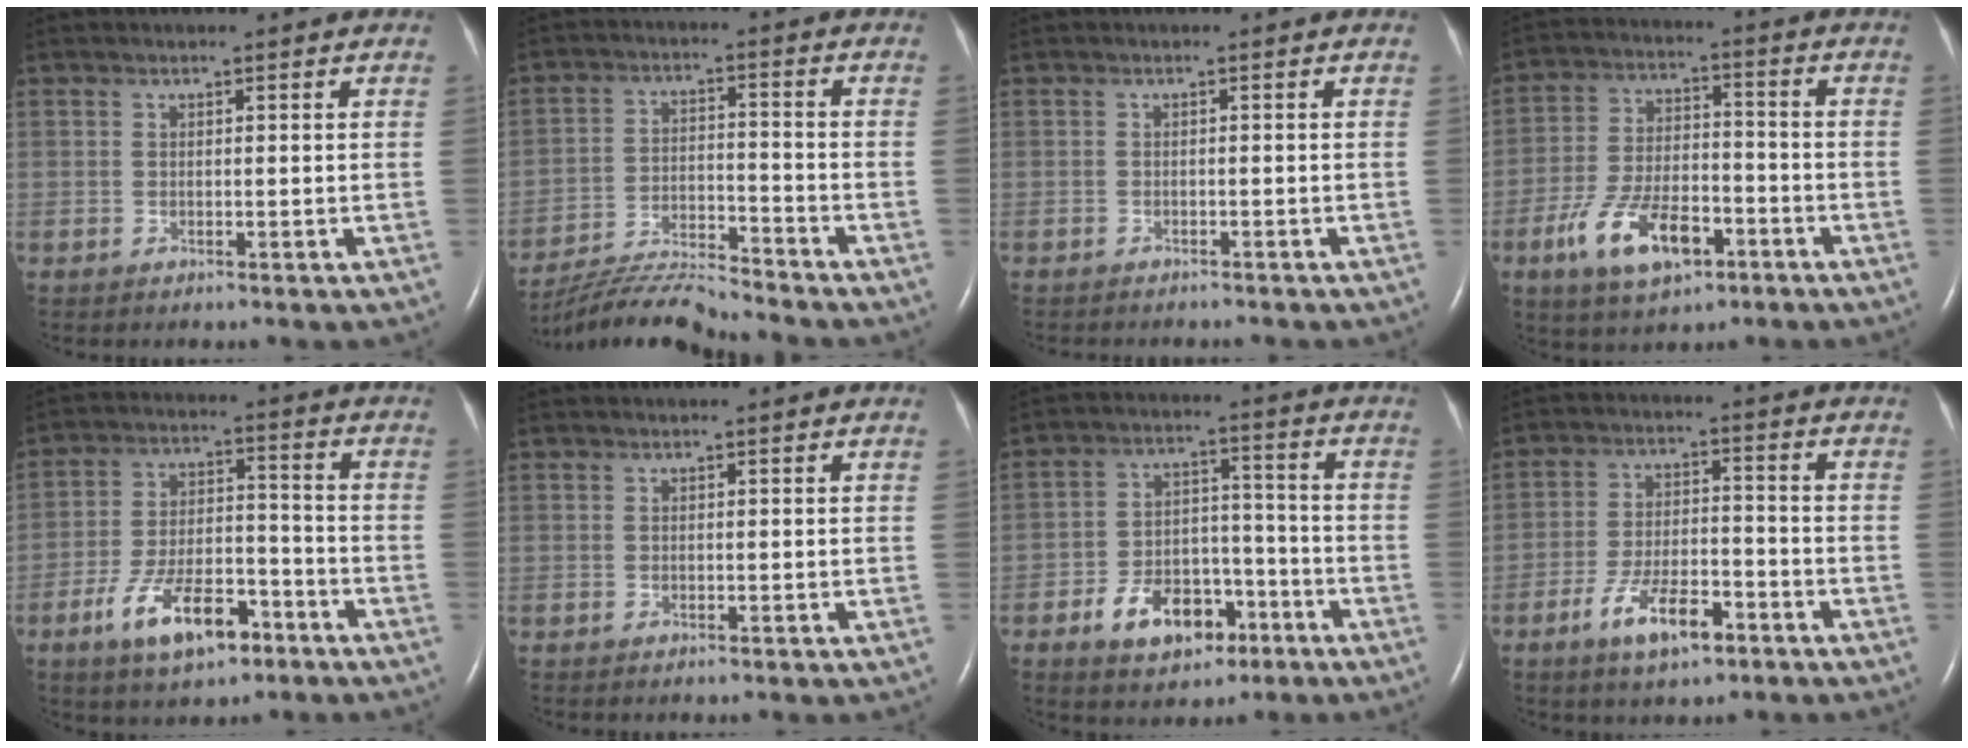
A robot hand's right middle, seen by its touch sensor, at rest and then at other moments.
{"total": 10.4, "force": [-10.2, -1.1, 1.6], "torque": [-0.032, -0.001, -0.187]}
{"total": 4.7, "force": [-4.3, 1.0, 1.6], "torque": [-0.021, -0.005, -0.054]}
{"total": 11.4, "force": [-5.7, 5.1, 8.5], "torque": [-0.175, 0.003, -0.097]}
{"total": 11.3, "force": [-6.5, 4.6, 8.0], "torque": [-0.148, 0.009, -0.110]}
{"total": 0.0}
{"total": 9.9, "force": [-5.3, 5.9, 5.9], "torque": [-0.100, 0.022, -0.082]}
{"total": 8.5, "force": [-5.0, 2.8, 6.3], "torque": [-0.118, 0.000, -0.086]}